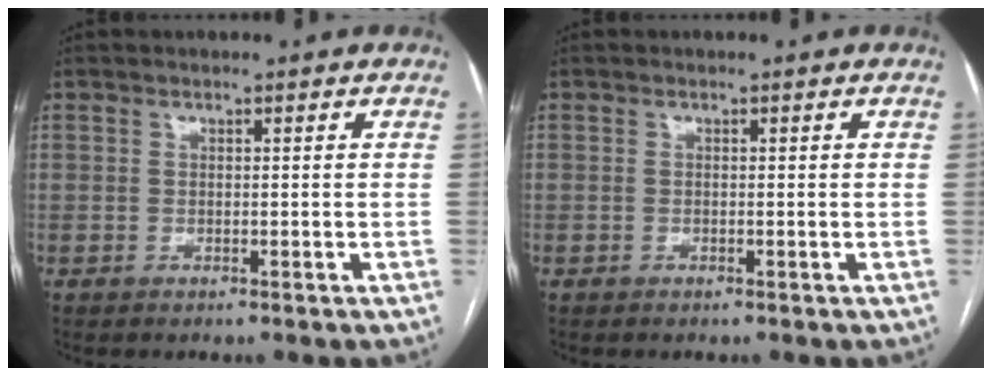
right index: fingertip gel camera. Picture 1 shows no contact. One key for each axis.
{"total": 0.0}